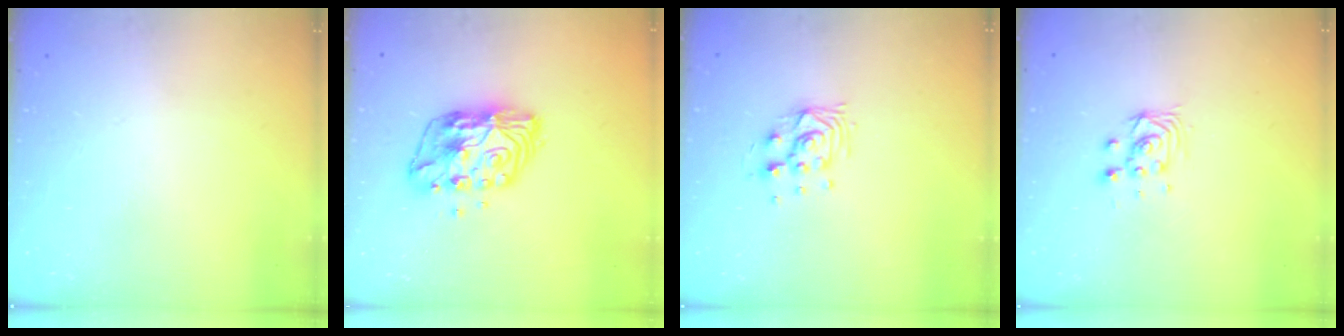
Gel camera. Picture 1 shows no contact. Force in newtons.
{"total": 12.5, "press": 12.5, "slide": 1.0}
{"total": 9.0, "press": 8.9, "slide": 1.5}
{"total": 4.2, "press": 4.2, "slide": 0.3}